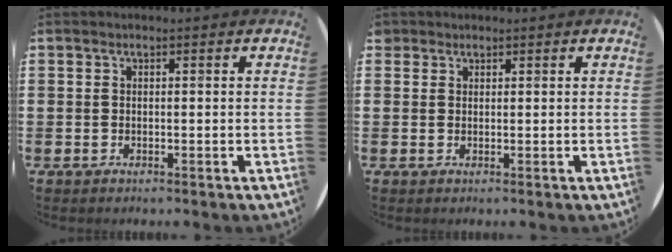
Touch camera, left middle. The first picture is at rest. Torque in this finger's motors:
{"motor_torque": [-0.09, 0.12, -0.06, -0.02]}